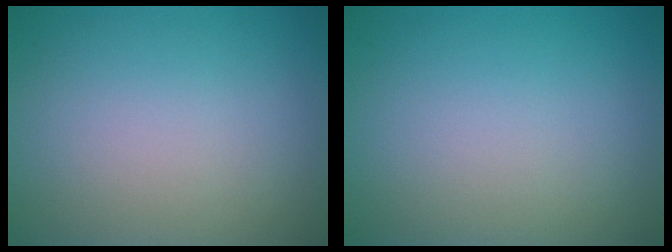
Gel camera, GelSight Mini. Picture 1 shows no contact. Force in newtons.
{"total": 0.0}